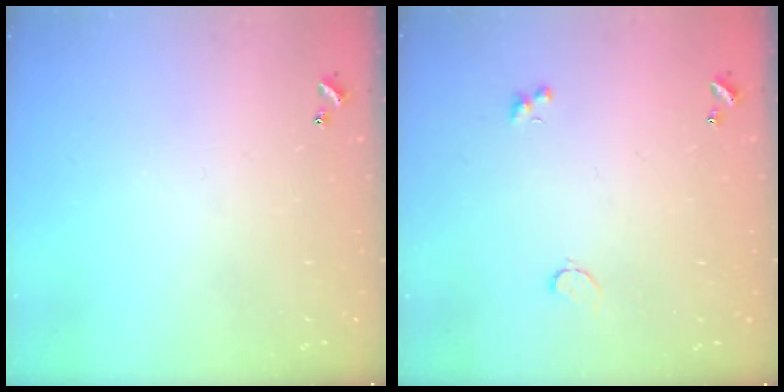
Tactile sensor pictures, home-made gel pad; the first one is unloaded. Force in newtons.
{"total": 1.3, "press": 1.2, "slide": 0.6}